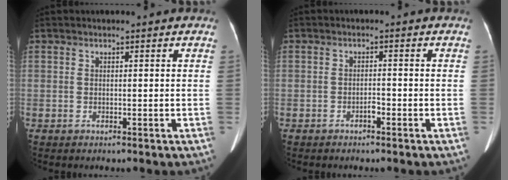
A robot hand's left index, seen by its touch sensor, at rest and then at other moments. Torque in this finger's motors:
{"motor_torque": [-0.10, -0.03, 0.00, -0.01]}